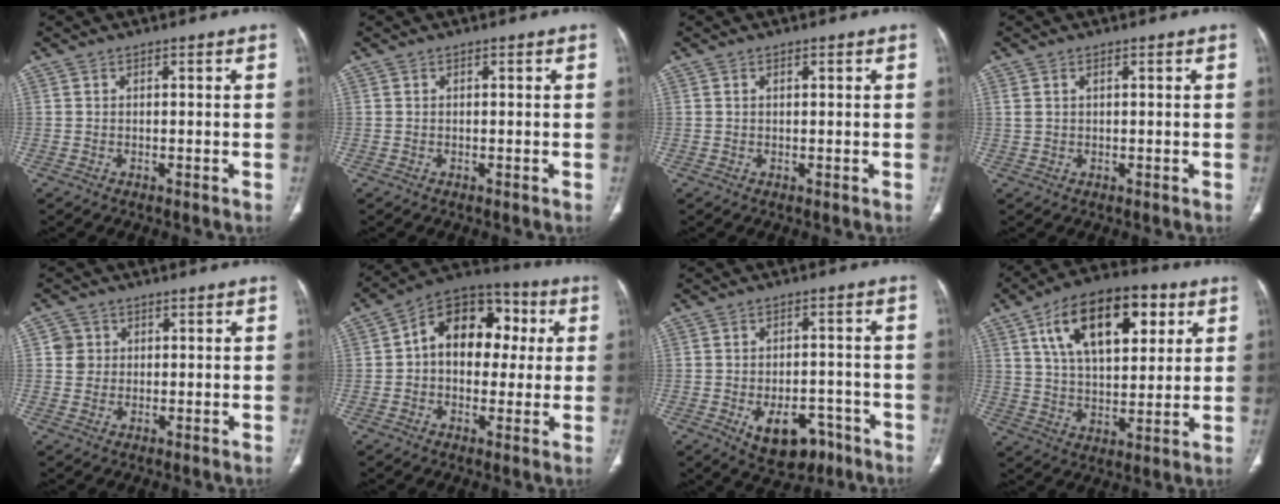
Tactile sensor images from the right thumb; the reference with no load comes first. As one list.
[{"total": 0.0}, {"total": 0.7, "force": [0.3, 0.3, 0.5], "torque": [-0.011, 0.003, 0.005]}, {"total": 1.6, "force": [0.6, 0.9, 1.1], "torque": [-0.032, 0.009, 0.020]}, {"total": 3.1, "force": [0.7, 3.0, 0.4], "torque": [0.014, 0.002, 0.008]}, {"total": 16.0, "force": [2.4, 11.2, 11.2], "torque": [-0.119, 0.033, 0.023]}, {"total": 10.0, "force": [-4.9, 6.2, 6.2], "torque": [-0.069, 0.028, -0.058]}, {"total": 20.1, "force": [8.0, 10.5, 15.2], "torque": [-0.213, -0.010, 0.130]}]